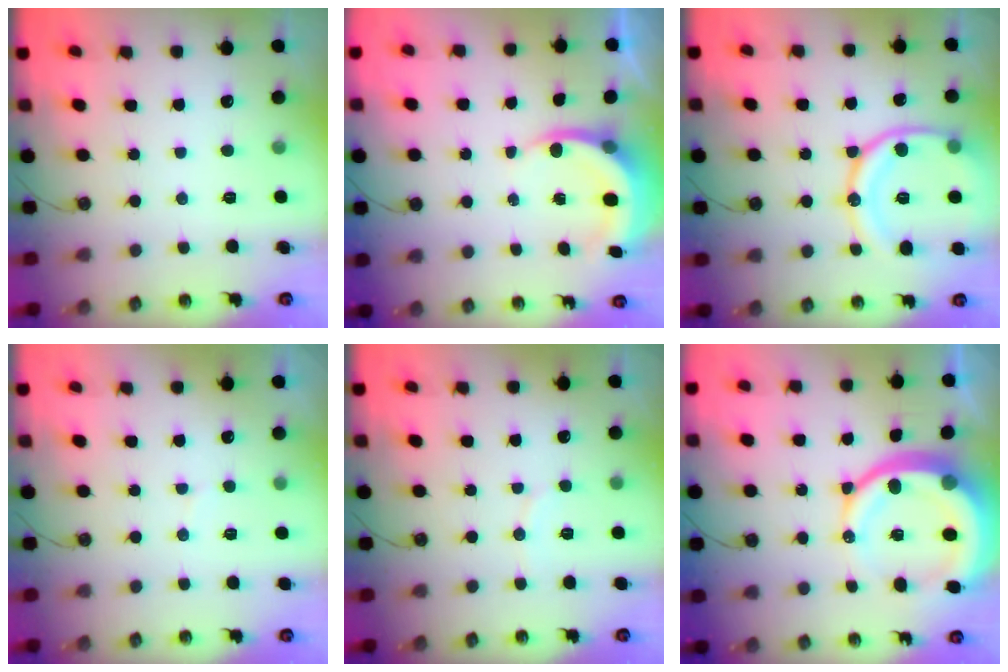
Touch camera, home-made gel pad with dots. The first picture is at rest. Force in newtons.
{"total": 4.9, "press": 4.9, "slide": 0.3}
{"total": 17.4, "press": 17.3, "slide": 1.6}
{"total": 2.7, "press": 2.4, "slide": 1.2}
{"total": 5.1, "press": 5.0, "slide": 0.6}
{"total": 18.3, "press": 18.1, "slide": 2.3}